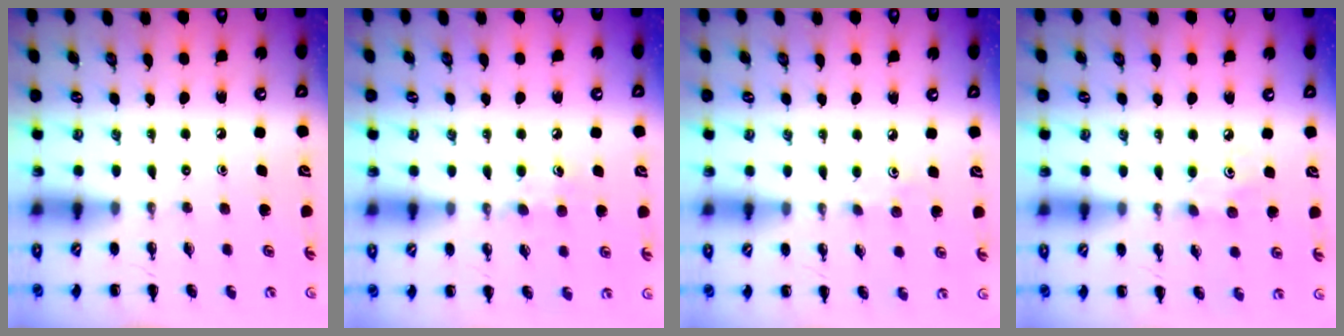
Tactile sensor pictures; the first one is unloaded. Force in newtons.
{"total": 6.2, "press": 6.0, "slide": 1.7}
{"total": 2.8, "press": 2.7, "slide": 0.8}
{"total": 3.4, "press": 3.3, "slide": 1.0}